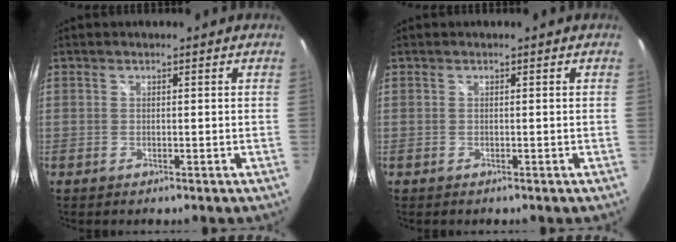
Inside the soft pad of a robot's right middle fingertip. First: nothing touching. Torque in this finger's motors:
{"motor_torque": [-0.19, -0.04, -0.03, 0.00]}